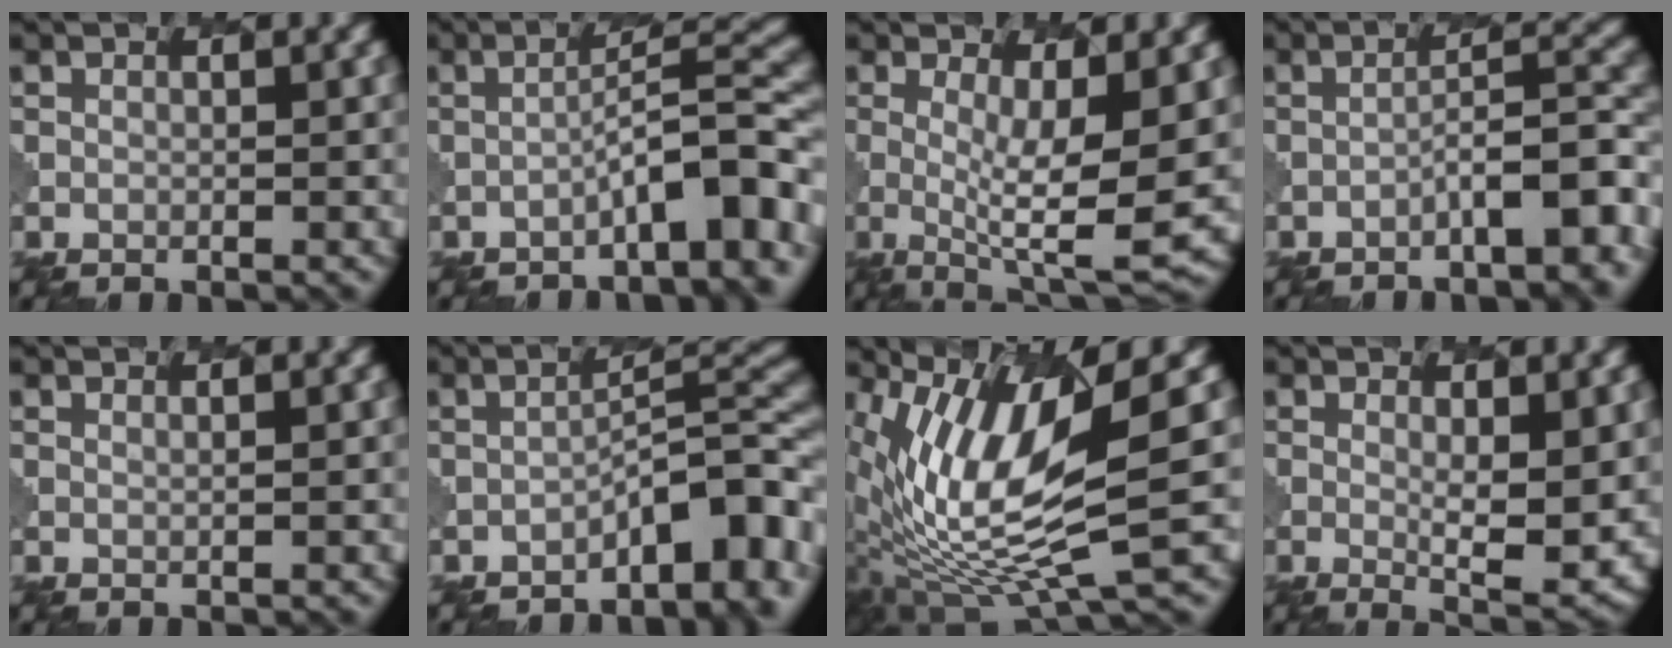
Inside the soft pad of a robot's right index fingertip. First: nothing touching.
{"total": 6.8, "force": [-3.5, 1.4, 5.7], "torque": [-0.077, 0.023, -0.055]}
{"total": 7.0, "force": [0.2, 1.7, 6.8], "torque": [-0.109, -0.012, 0.007]}
{"total": 6.1, "force": [-3.4, 1.6, 4.8], "torque": [-0.063, 0.022, -0.051]}
{"total": 0.9, "force": [0.8, 0.3, 0.4], "torque": [-0.004, -0.003, 0.004]}
{"total": 7.2, "force": [-4.1, 2.5, 5.4], "torque": [-0.059, 0.013, -0.067]}
{"total": 12.3, "force": [1.8, 3.3, 11.7], "torque": [-0.234, -0.013, 0.048]}
{"total": 4.5, "force": [0.8, 1.2, 4.3], "torque": [-0.070, -0.015, 0.018]}